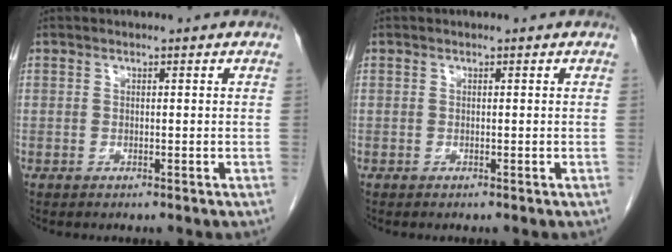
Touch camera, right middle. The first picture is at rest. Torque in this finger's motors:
{"motor_torque": [-0.04, -0.18, -0.03, -0.01]}